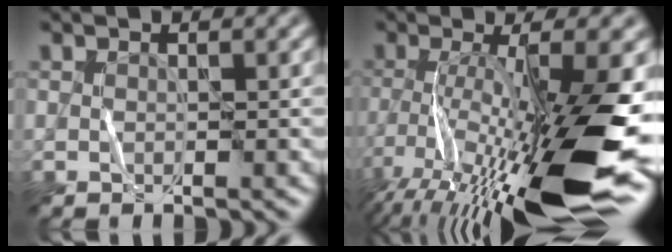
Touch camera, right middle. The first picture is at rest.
{"total": 14.8, "force": [-6.3, 2.9, 13.1], "torque": [-0.236, -0.015, -0.092]}